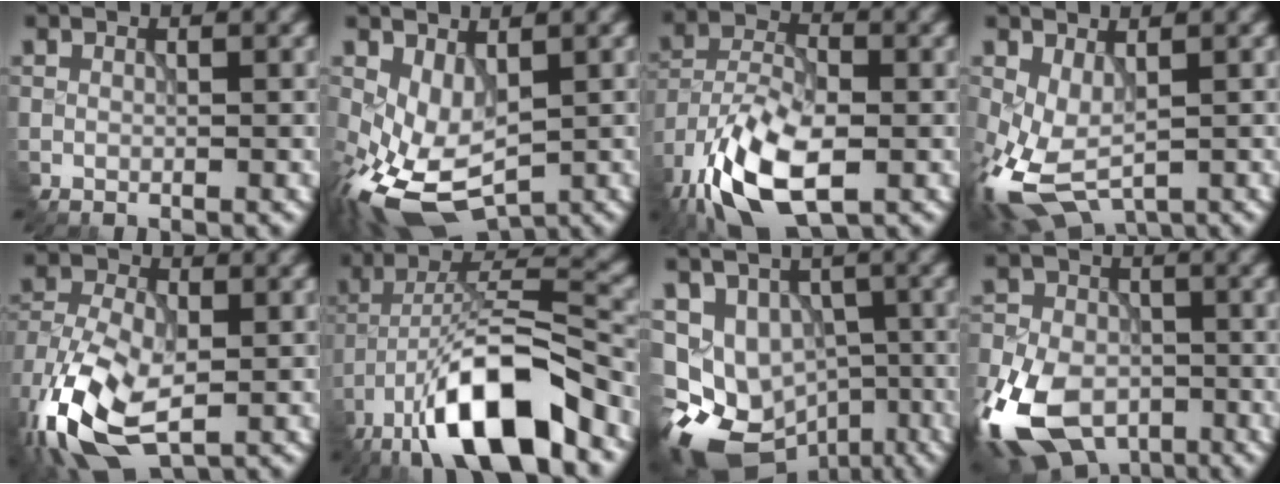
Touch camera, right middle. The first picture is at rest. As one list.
[{"total": 6.4, "force": [-1.2, 3.9, 4.9], "torque": [-0.123, -0.011, -0.014]}, {"total": 10.8, "force": [-5.8, 4.9, 7.6], "torque": [-0.161, -0.013, -0.114]}, {"total": 6.0, "force": [-1.8, 3.1, 4.8], "torque": [-0.127, -0.008, -0.031]}, {"total": 11.3, "force": [-4.4, 6.5, 8.1], "torque": [-0.184, -0.016, -0.082]}, {"total": 12.5, "force": [-7.8, 3.7, 9.0], "torque": [-0.152, 0.014, -0.144]}, {"total": 14.2, "force": [-7.3, 10.8, 5.7], "torque": [-0.117, -0.022, -0.093]}, {"total": 14.2, "force": [-6.9, 9.2, 8.3], "torque": [-0.178, -0.029, -0.124]}]